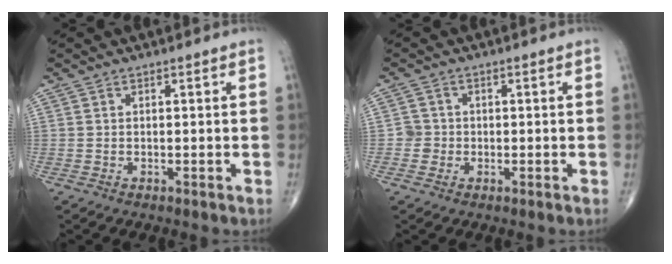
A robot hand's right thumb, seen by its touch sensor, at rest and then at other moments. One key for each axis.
{"total": 2.3, "fx": -0.4, "fy": 2.2, "fz": 0.0, "tx": 0.019, "ty": 0.009, "tz": -0.012}